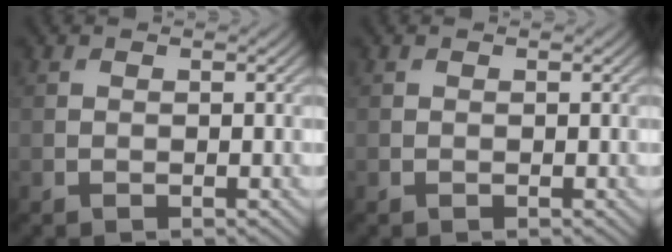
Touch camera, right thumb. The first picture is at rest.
{"total": 0.0}